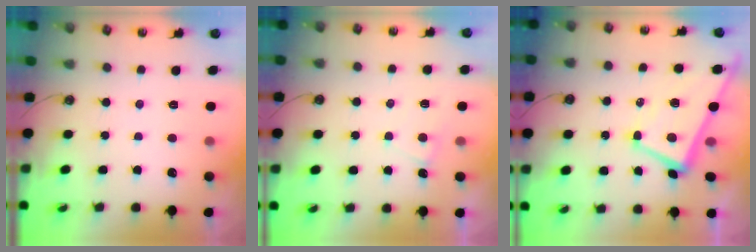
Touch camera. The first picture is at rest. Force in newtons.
{"total": 1.0, "press": 0.9, "slide": 0.4}
{"total": 2.1, "press": 2.0, "slide": 0.7}